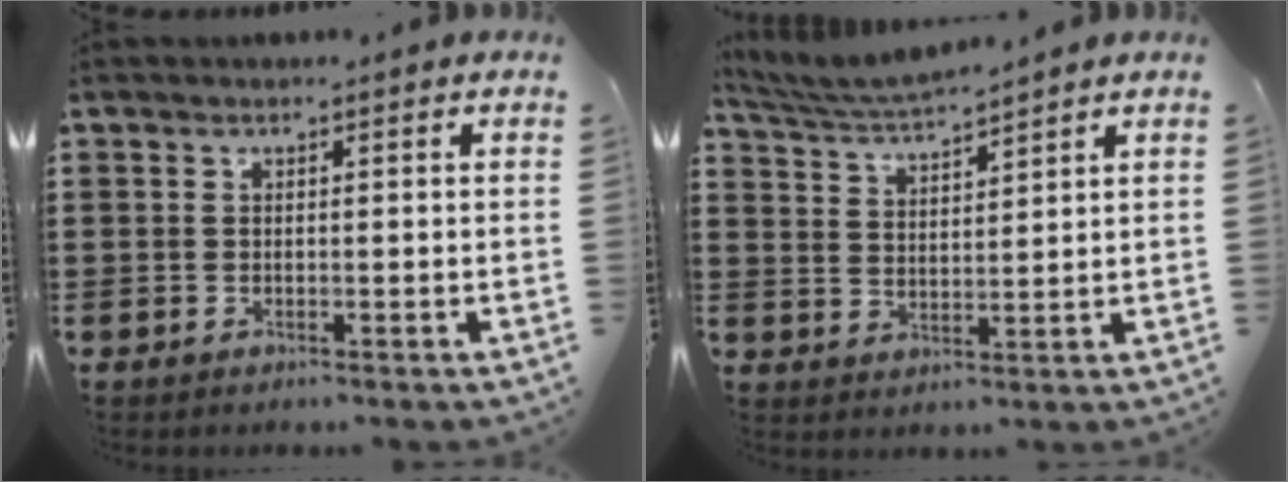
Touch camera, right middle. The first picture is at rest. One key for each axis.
{"total": 4.3, "fx": 4.2, "fy": 0.4, "fz": 0.8, "tx": -0.036, "ty": -0.018, "tz": 0.075}